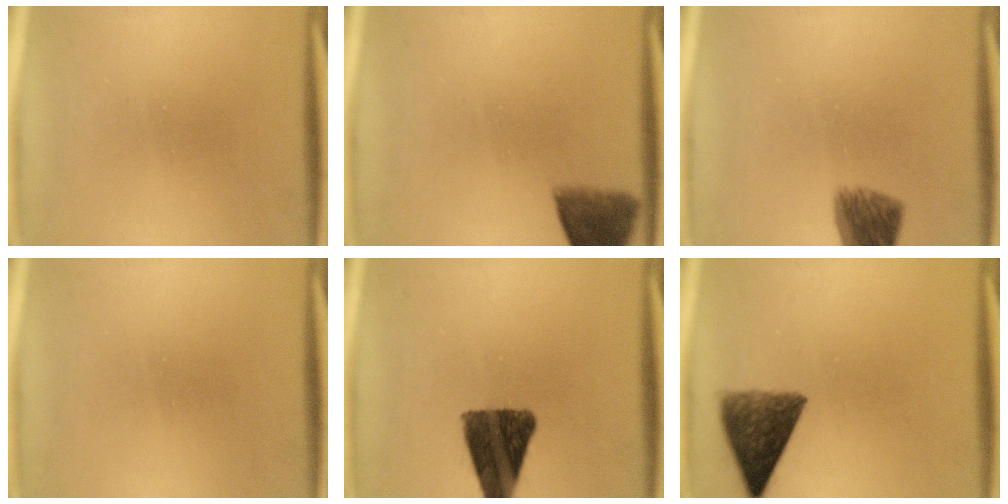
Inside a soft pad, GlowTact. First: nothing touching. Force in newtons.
{"total": 6.2}
{"total": 6.7}
{"total": 1.6}
{"total": 12.3}
{"total": 8.9}